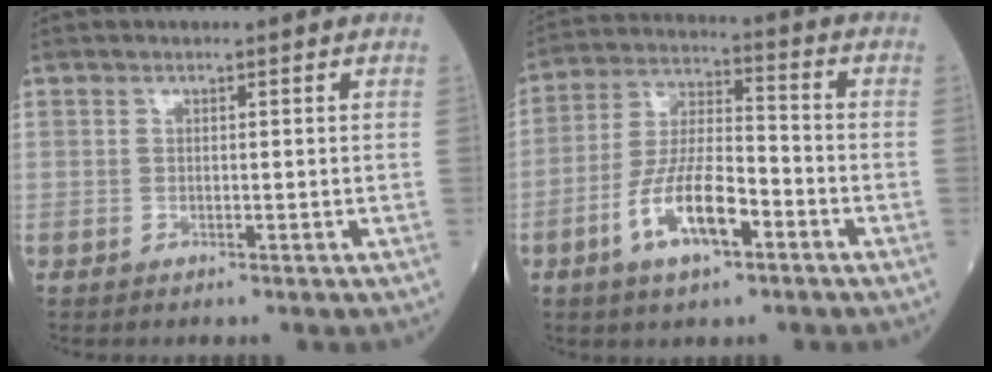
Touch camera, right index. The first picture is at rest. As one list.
[{"total": 11.0, "force": [-5.0, 3.4, 9.2], "torque": [-0.188, 0.003, -0.092]}]